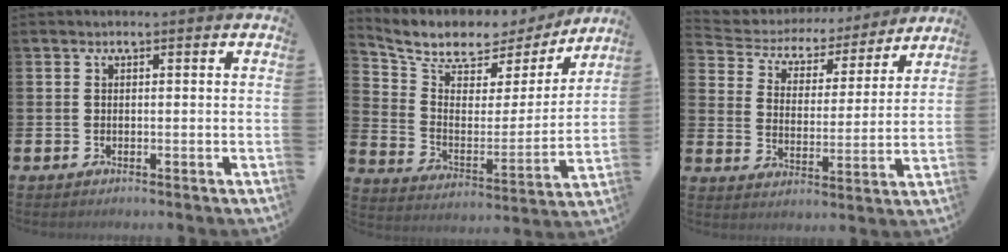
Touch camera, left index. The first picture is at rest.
{"total": 8.2, "force": [7.2, 3.6, 1.7], "torque": [-0.073, -0.052, 0.124]}
{"total": 5.4, "force": [4.7, 2.5, 0.7], "torque": [-0.039, -0.039, 0.075]}